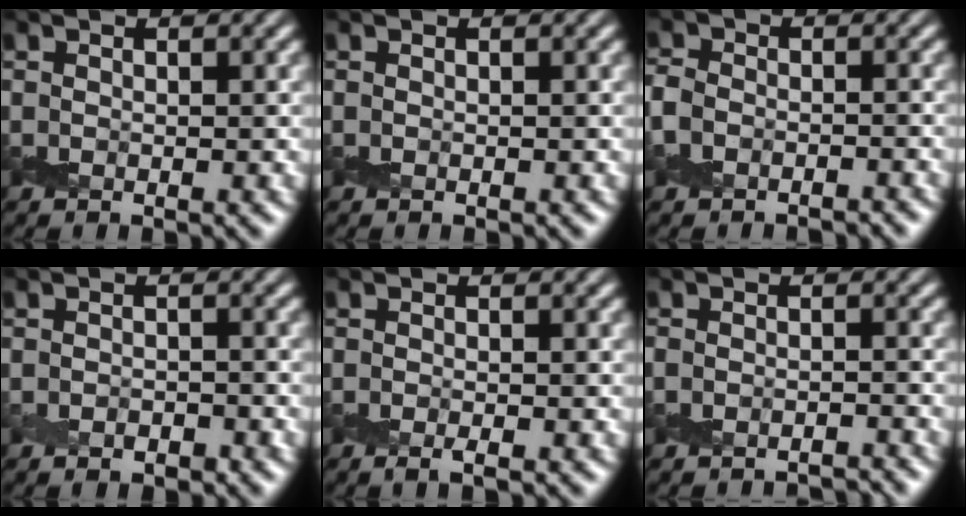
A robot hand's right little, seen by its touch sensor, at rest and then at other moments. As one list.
[{"total": 0.0}, {"total": 3.4, "force": [-2.4, 2.0, 1.2], "torque": [-0.021, -0.002, -0.055]}, {"total": 1.3, "force": [-0.9, 0.6, 0.7], "torque": [-0.011, 0.001, -0.016]}, {"total": 1.1, "force": [-0.5, 0.3, 1.0], "torque": [-0.015, -0.004, -0.011]}, {"total": 2.6, "force": [-2.6, 0.2, 0.5], "torque": [-0.006, -0.003, -0.039]}]